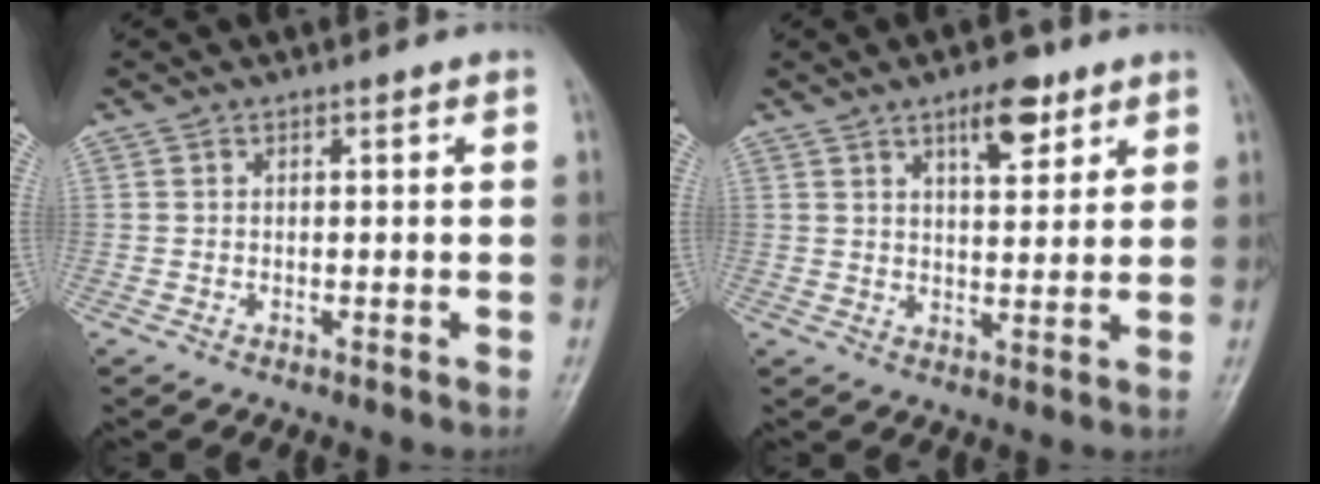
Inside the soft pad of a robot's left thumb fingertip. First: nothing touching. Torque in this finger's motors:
{"motor_torque": [-0.27, -0.05, -0.13, -0.03, 0.14]}